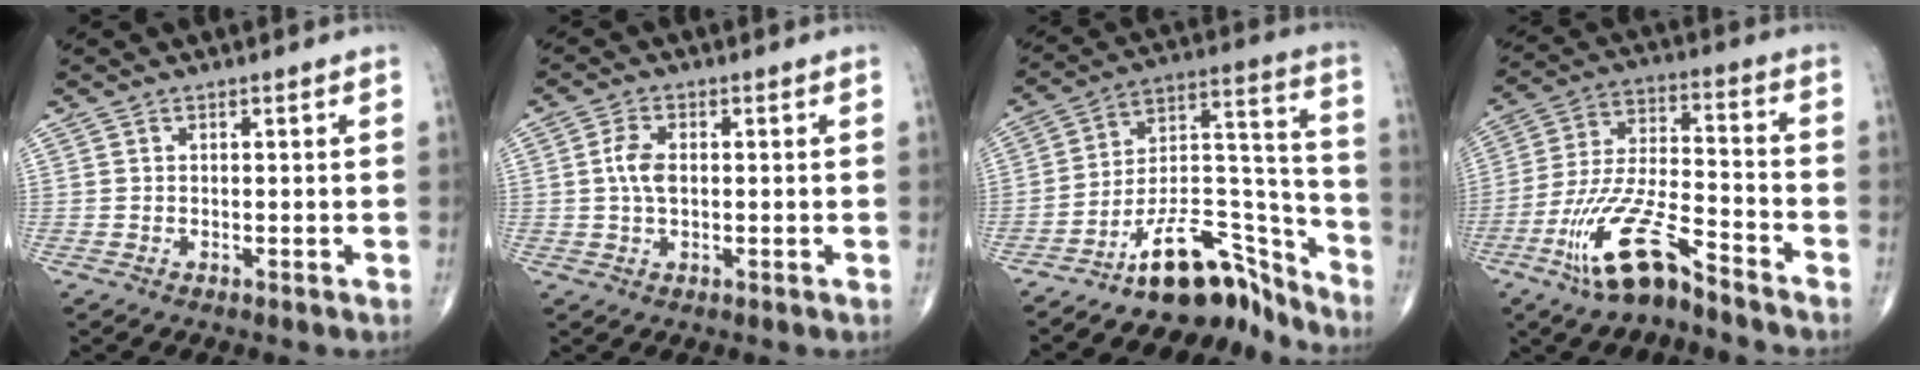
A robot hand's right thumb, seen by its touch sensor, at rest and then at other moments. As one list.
[{"total": 4.2, "force": [0.3, 2.3, 3.5], "torque": [-0.075, 0.002, 0.003]}, {"total": 16.4, "force": [-13.4, 6.2, 7.0], "torque": [-0.070, 0.144, -0.224]}, {"total": 15.0, "force": [-9.8, 4.1, 10.6], "torque": [-0.217, 0.062, -0.186]}]